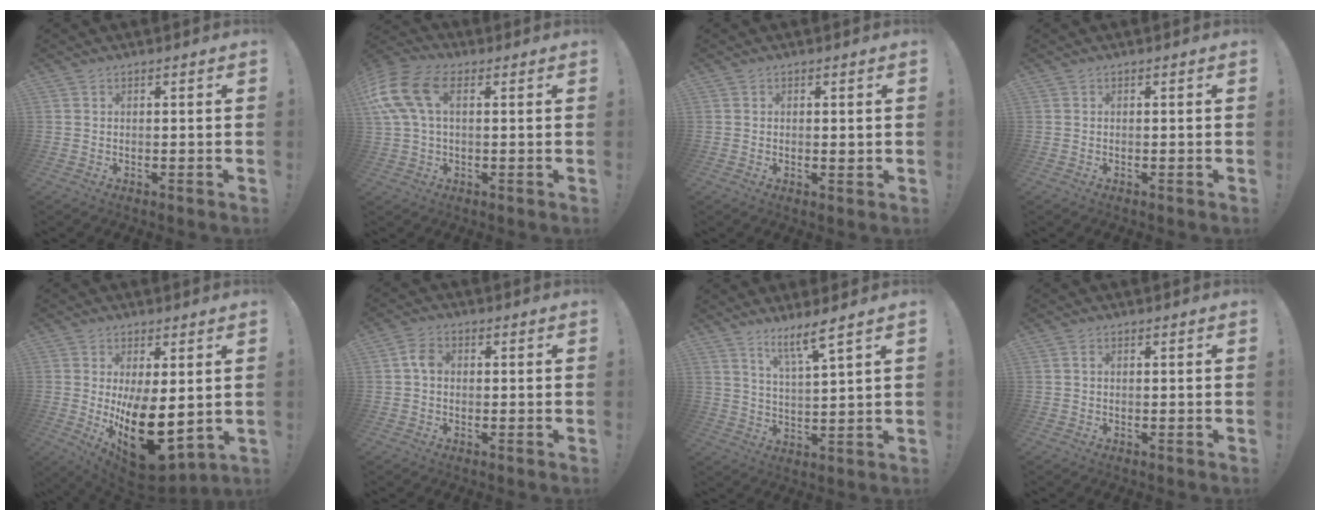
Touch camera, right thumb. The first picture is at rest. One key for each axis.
{"total": 14.6, "fx": 4.0, "fy": 8.8, "fz": 11.0, "tx": -0.234, "ty": 0.001, "tz": 0.077}
{"total": 0.9, "fx": 0.2, "fy": 0.5, "fz": 0.7, "tx": -0.010, "ty": -0.001, "tz": 0.003}
{"total": 0.0}
{"total": 18.0, "fx": -1.3, "fy": 9.7, "fz": 15.2, "tx": -0.212, "ty": -0.018, "tz": 0.004}
{"total": 4.1, "fx": 0.1, "fy": 2.9, "fz": 3.0, "tx": -0.051, "ty": 0.012, "tz": 0.001}
{"total": 8.1, "fx": 5.9, "fy": 0.3, "fz": 5.5, "tx": -0.090, "ty": -0.034, "tz": 0.098}
{"total": 0.7, "fx": 0.2, "fy": 0.3, "fz": 0.6, "tx": -0.016, "ty": 0.004, "tz": 0.003}